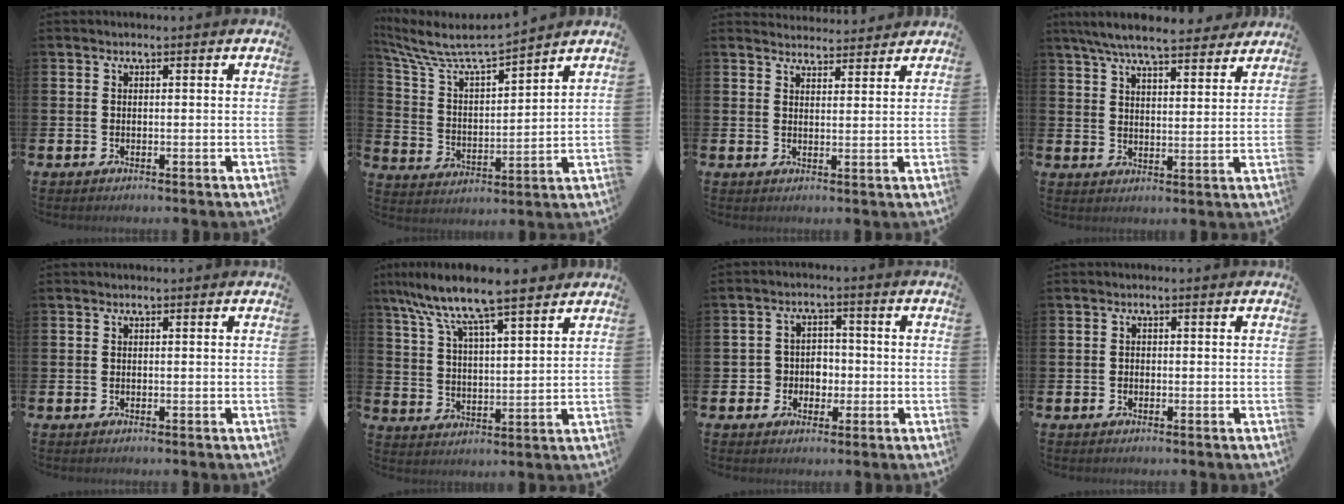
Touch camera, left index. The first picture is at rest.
{"total": 7.6, "force": [7.2, 0.9, 2.5], "torque": [-0.084, -0.053, 0.120]}
{"total": 3.4, "force": [3.3, 0.7, -0.2], "torque": [0.009, -0.022, 0.059]}
{"total": 7.6, "force": [7.0, 1.1, 2.5], "torque": [-0.059, -0.039, 0.124]}
{"total": 0.0}
{"total": 10.2, "force": [8.9, 1.3, 4.7], "torque": [-0.126, -0.039, 0.157]}
{"total": 3.6, "force": [-0.9, 3.5, 0.5], "torque": [-0.023, 0.005, -0.025]}
{"total": 0.7, "force": [-0.4, 0.6, 0.2], "torque": [-0.009, 0.005, -0.008]}